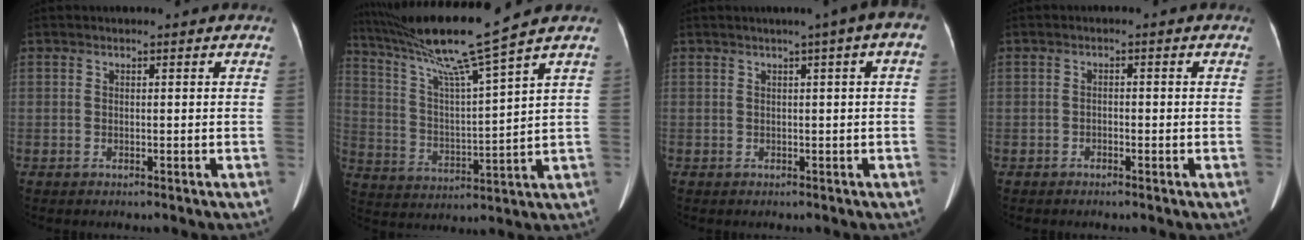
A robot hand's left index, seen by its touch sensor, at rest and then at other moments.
{"total": 14.2, "force": [11.3, -3.0, 8.0], "torque": [-0.146, -0.009, 0.205]}
{"total": 3.4, "force": [1.0, 0.6, 3.2], "torque": [-0.038, 0.025, 0.008]}
{"total": 0.8, "force": [-0.6, 0.3, 0.4], "torque": [-0.004, 0.003, -0.012]}